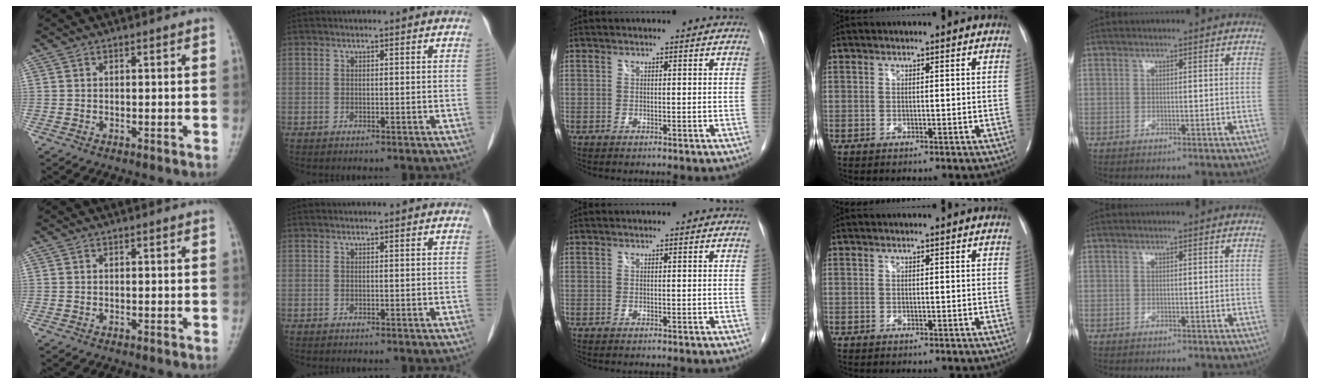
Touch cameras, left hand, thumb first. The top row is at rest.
{}